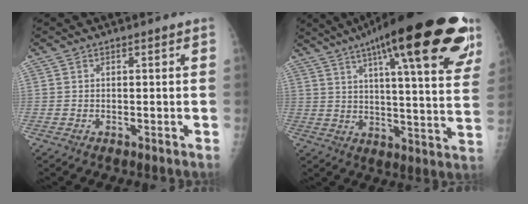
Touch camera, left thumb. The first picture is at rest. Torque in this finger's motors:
{"motor_torque": [4.28, 0.73, 1.92, -0.85, 0.50]}